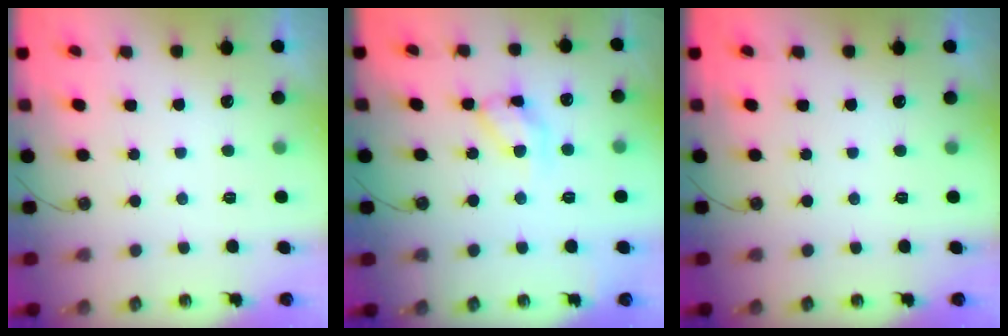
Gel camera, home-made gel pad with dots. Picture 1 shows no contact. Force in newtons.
{"total": 10.6, "press": 10.5, "slide": 0.9}
{"total": 0.0}